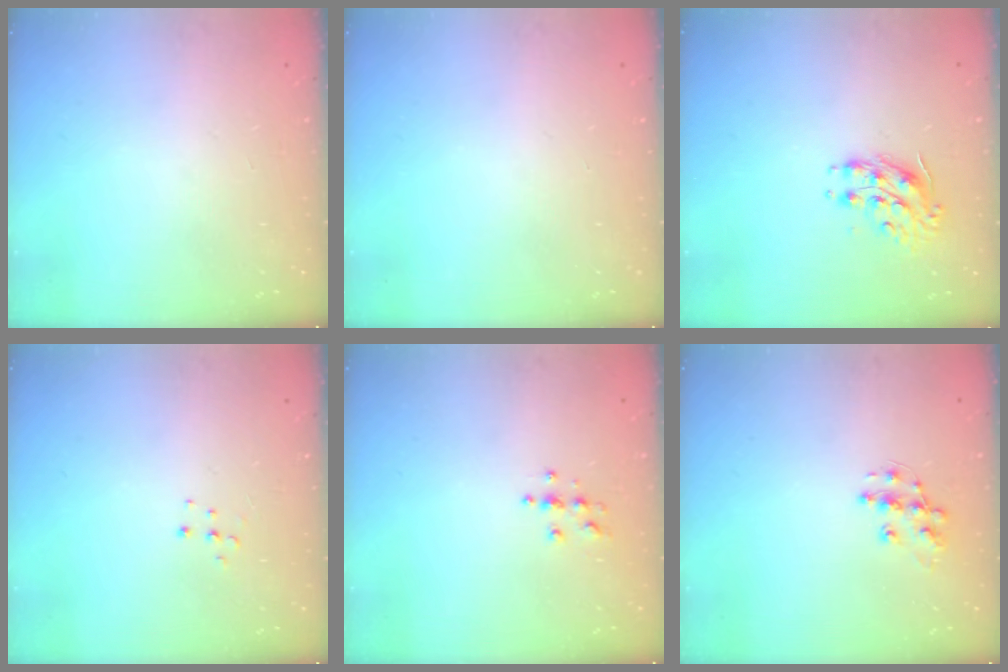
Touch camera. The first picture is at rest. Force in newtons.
{"total": 0.0}
{"total": 8.7, "press": 8.7, "slide": 0.5}
{"total": 4.7, "press": 4.7, "slide": 0.4}
{"total": 3.9, "press": 3.8, "slide": 0.4}
{"total": 9.8, "press": 9.8, "slide": 0.6}